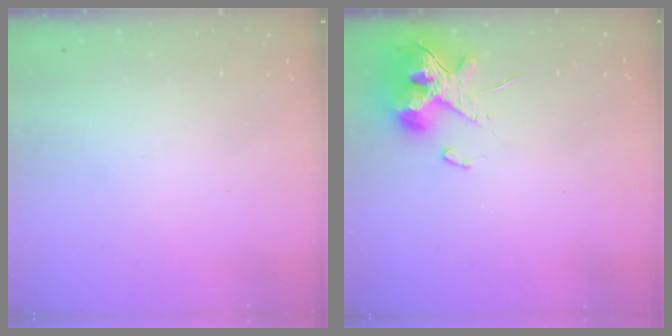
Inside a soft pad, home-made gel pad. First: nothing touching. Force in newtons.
{"total": 11.6, "press": 11.4, "slide": 1.9}